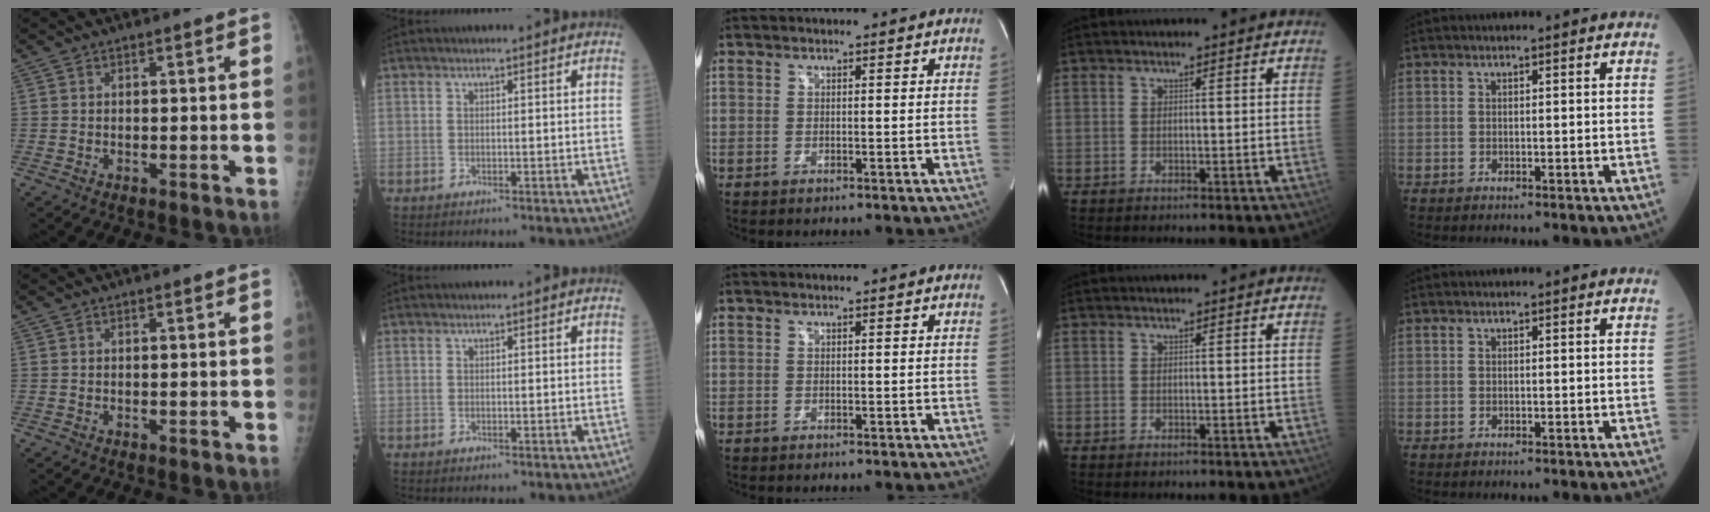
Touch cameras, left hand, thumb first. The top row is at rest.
{}